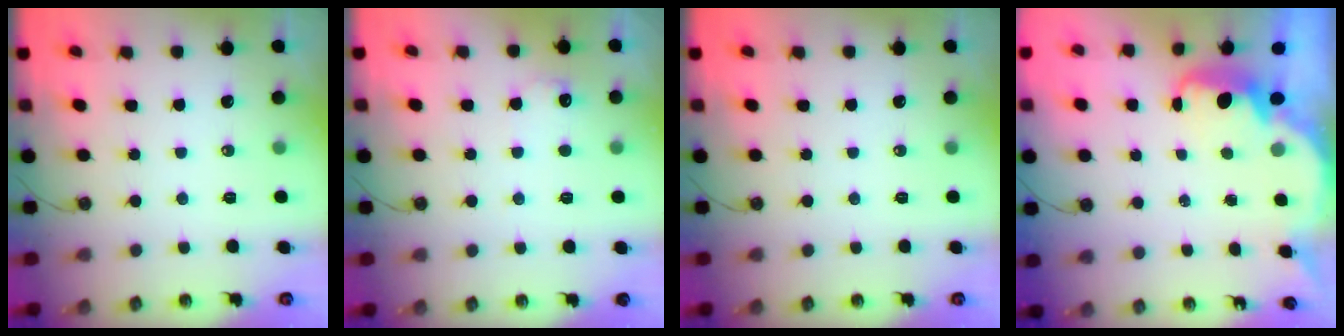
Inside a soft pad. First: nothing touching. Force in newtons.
{"total": 6.1, "press": 6.1, "slide": 0.6}
{"total": 0.0}
{"total": 2.8, "press": 2.7, "slide": 0.6}